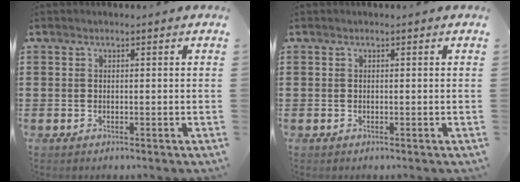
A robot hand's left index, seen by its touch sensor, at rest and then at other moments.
{"total": 0.0}